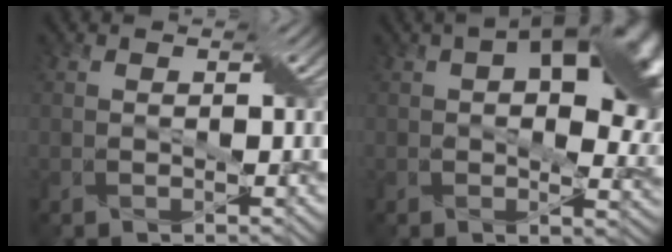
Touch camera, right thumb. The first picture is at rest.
{"total": 15.4, "force": [4.8, 8.7, 11.8], "torque": [-0.137, 0.008, 0.074]}